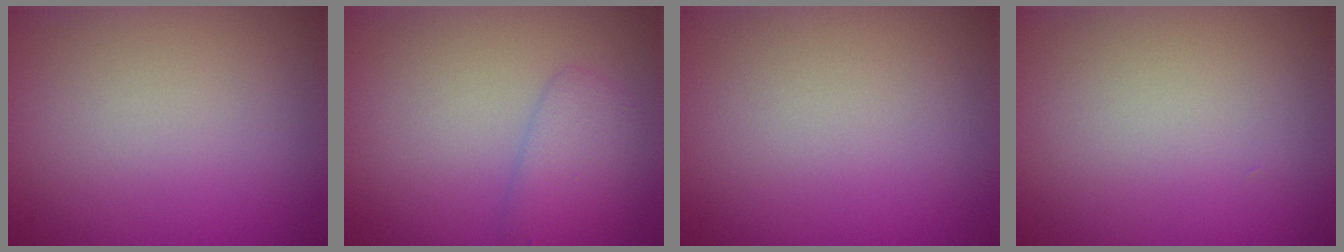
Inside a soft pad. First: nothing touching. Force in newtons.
{"total": 2.5, "press": 2.5, "slide": 0.2}
{"total": 0.0}
{"total": 0.0}